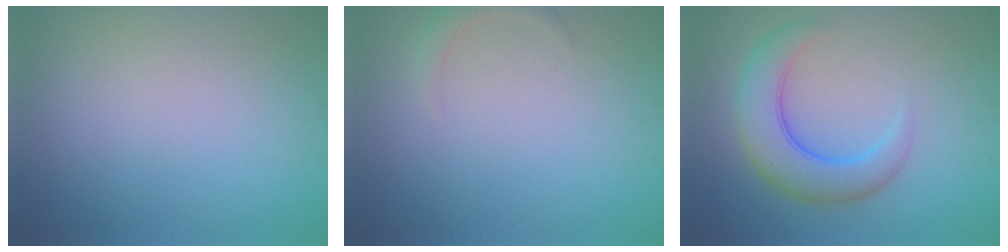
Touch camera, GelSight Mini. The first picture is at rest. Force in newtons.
{"total": 1.3, "press": 1.3, "slide": 0.1}
{"total": 5.7, "press": 5.7, "slide": 0.1}